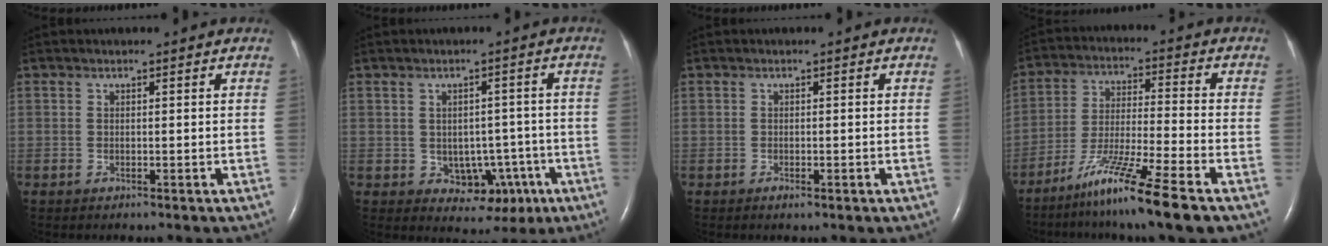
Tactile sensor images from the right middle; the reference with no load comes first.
{"total": 6.6, "force": [-2.0, 4.9, 3.9], "torque": [-0.046, 0.017, -0.010]}
{"total": 1.0, "force": [-0.5, 0.4, 0.8], "torque": [-0.013, -0.001, -0.004]}
{"total": 11.8, "force": [-8.1, -1.1, 8.5], "torque": [-0.165, -0.040, -0.148]}